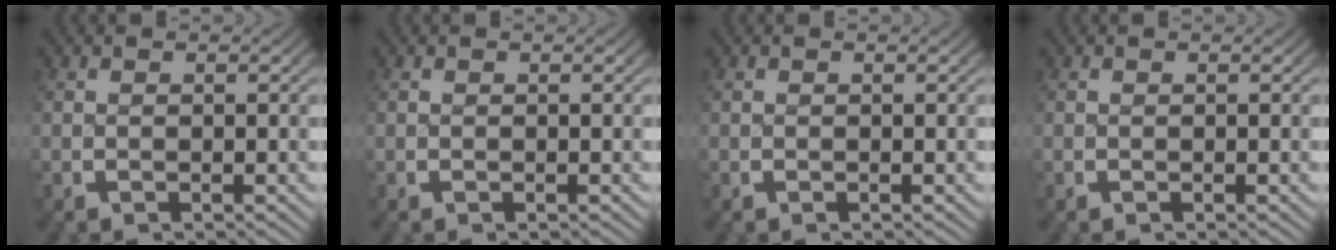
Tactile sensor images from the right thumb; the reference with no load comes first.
{"total": 0.0}
{"total": 0.0}
{"total": 0.0}